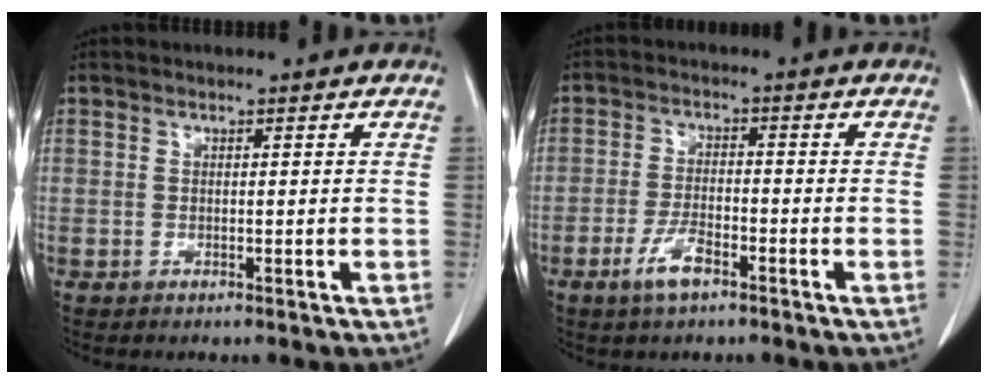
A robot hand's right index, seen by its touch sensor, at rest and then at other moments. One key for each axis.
{"total": 4.8, "fx": -2.9, "fy": 1.3, "fz": 3.6, "tx": -0.074, "ty": -0.001, "tz": -0.052}